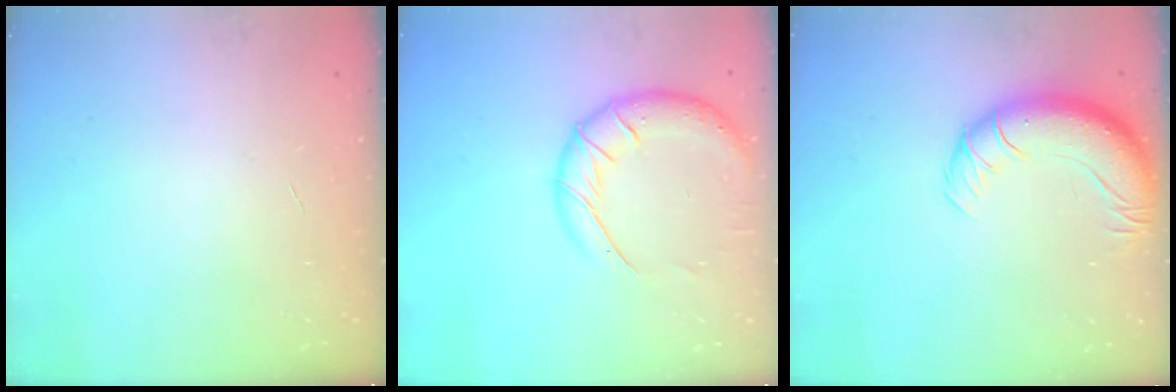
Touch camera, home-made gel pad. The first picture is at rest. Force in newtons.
{"total": 15.9, "press": 15.5, "slide": 3.4}
{"total": 13.9, "press": 13.5, "slide": 3.2}